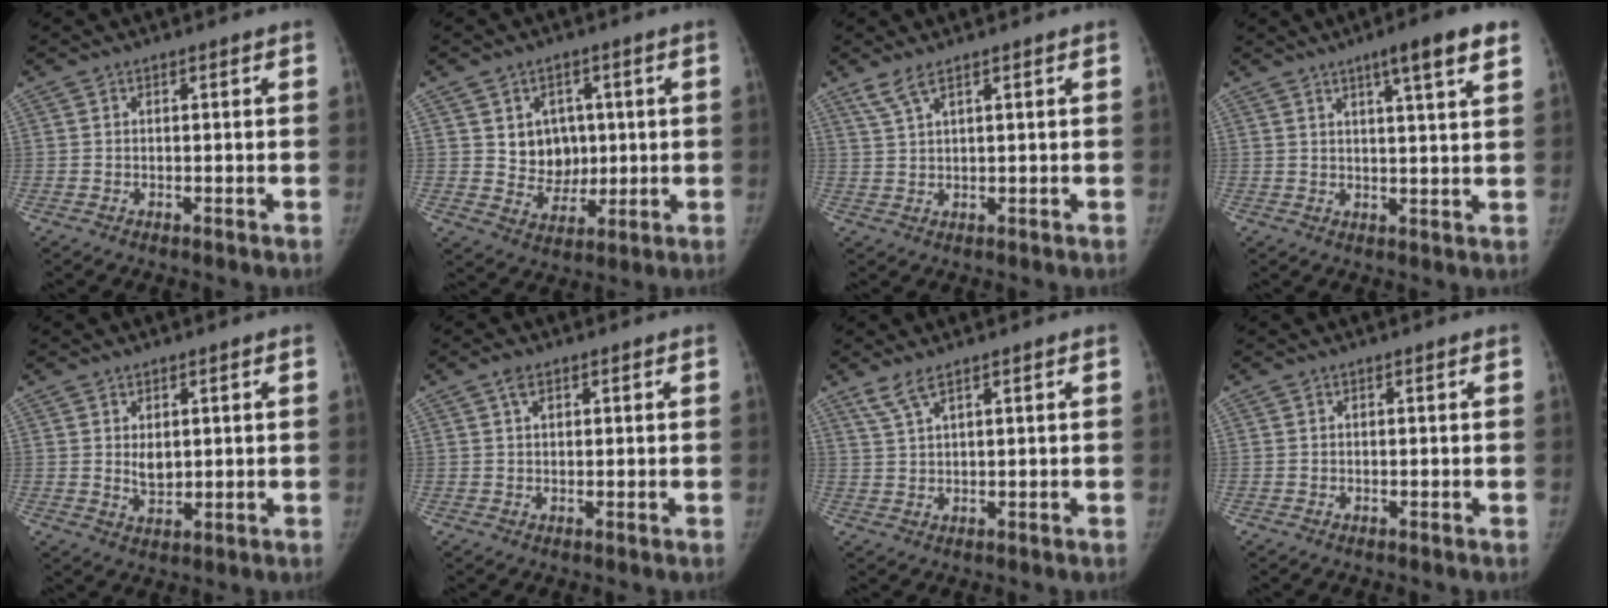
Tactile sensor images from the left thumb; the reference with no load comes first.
{"total": 8.0, "force": [1.7, 7.0, 3.5], "torque": [-0.008, -0.009, 0.036]}
{"total": 3.1, "force": [2.2, 0.4, 2.1], "torque": [-0.055, 0.002, 0.054]}
{"total": 8.9, "force": [5.2, 0.8, 7.2], "torque": [-0.095, -0.017, 0.070]}
{"total": 3.5, "force": [0.8, 2.4, 2.4], "torque": [-0.023, -0.011, 0.019]}
{"total": 2.0, "force": [1.1, 1.2, 1.3], "torque": [-0.019, 0.002, 0.019]}
{"total": 3.3, "force": [2.4, 0.5, 2.2], "torque": [-0.056, 0.000, 0.058]}
{"total": 0.0}